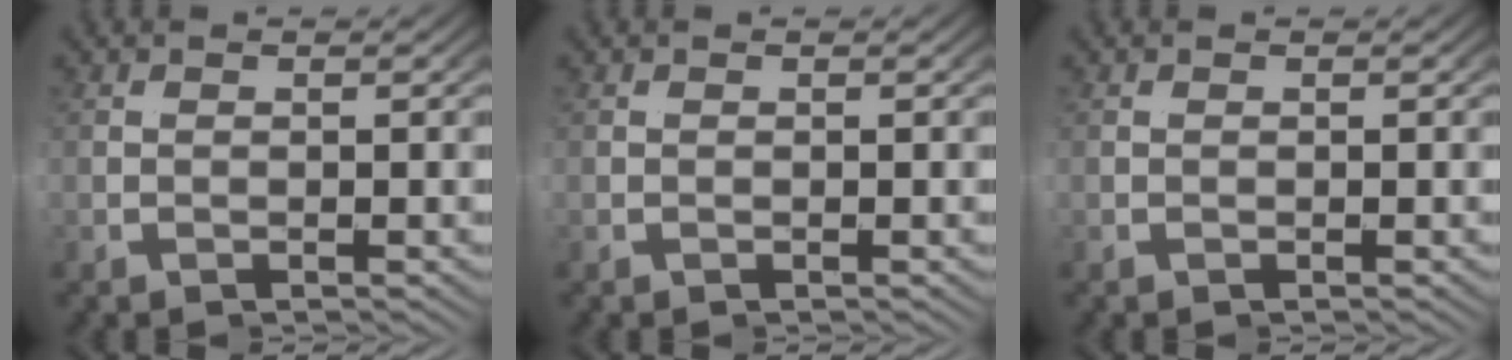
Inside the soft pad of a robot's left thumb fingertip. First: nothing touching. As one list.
[{"total": 0.0}, {"total": 0.0}]